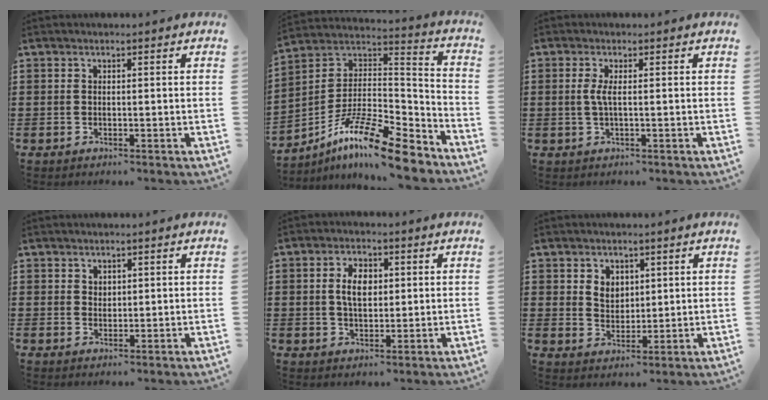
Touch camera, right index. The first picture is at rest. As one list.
[{"total": 14.0, "force": [-10.4, 2.5, 9.0], "torque": [-0.173, 0.019, -0.198]}, {"total": 2.3, "force": [0.0, 0.2, 2.3], "torque": [-0.052, -0.006, -0.004]}, {"total": 1.4, "force": [1.0, 1.0, 0.3], "torque": [-0.006, 0.004, 0.020]}, {"total": 4.7, "force": [0.6, 2.7, 3.8], "torque": [-0.071, 0.010, 0.006]}, {"total": 3.4, "force": [1.8, 2.7, 0.9], "torque": [-0.022, 0.008, 0.031]}]